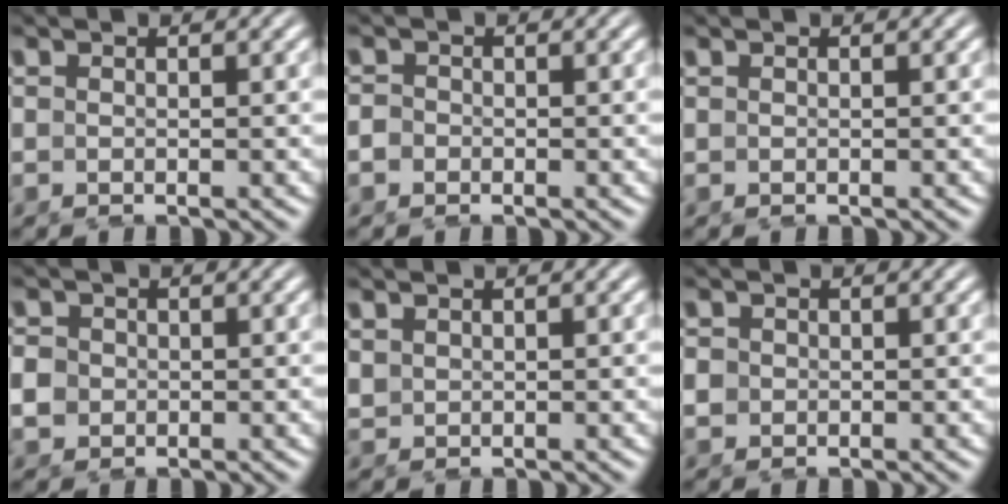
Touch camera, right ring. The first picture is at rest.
{"total": 1.1, "force": [-0.6, 1.0, 0.1], "torque": [-0.009, -0.008, -0.011]}
{"total": 0.0}
{"total": 1.8, "force": [-0.1, 1.6, 0.7], "torque": [-0.023, -0.004, 0.001]}
{"total": 1.0, "force": [1.0, 0.2, 0.1], "torque": [-0.003, 0.000, 0.026]}
{"total": 1.3, "force": [0.0, 1.2, 0.5], "torque": [-0.018, -0.008, 0.003]}